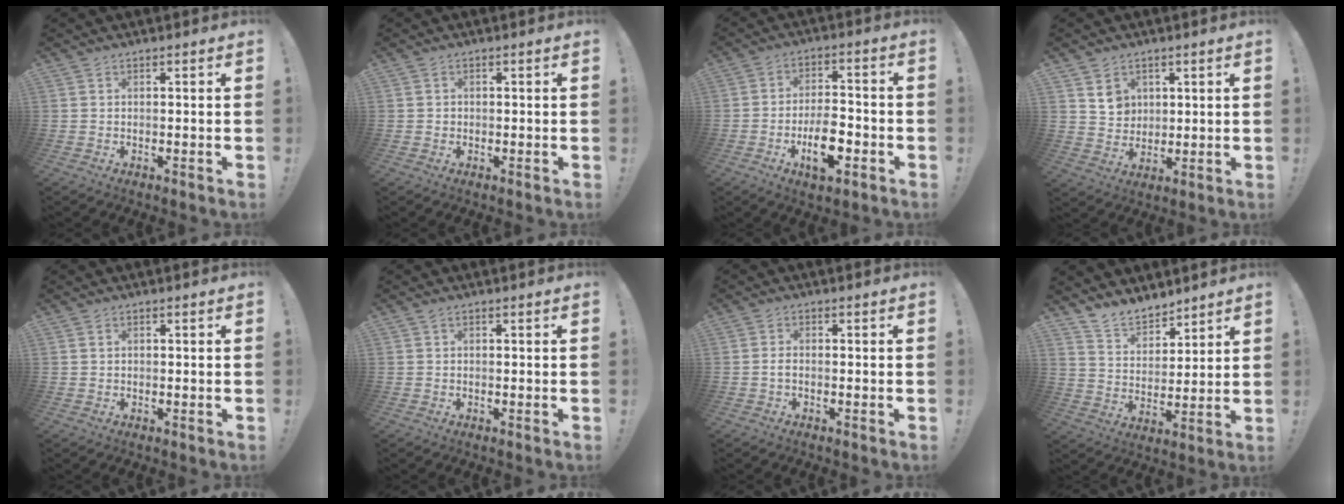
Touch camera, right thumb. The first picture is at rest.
{"total": 0.9, "force": [0.2, 0.9, 0.1], "torque": [-0.001, 0.004, 0.003]}
{"total": 10.7, "force": [-4.2, 5.3, 8.3], "torque": [-0.141, 0.018, -0.073]}
{"total": 6.7, "force": [3.6, 5.5, 1.3], "torque": [-0.007, -0.024, 0.069]}
{"total": 0.9, "force": [0.4, 0.7, 0.3], "torque": [-0.006, 0.002, 0.008]}
{"total": 0.5, "force": [0.5, 0.1, 0.2], "torque": [-0.006, 0.002, 0.008]}
{"total": 1.4, "force": [-0.6, 0.6, 1.2], "torque": [-0.020, 0.004, -0.009]}
{"total": 10.2, "force": [9.2, 4.0, 1.8], "torque": [-0.046, -0.074, 0.181]}